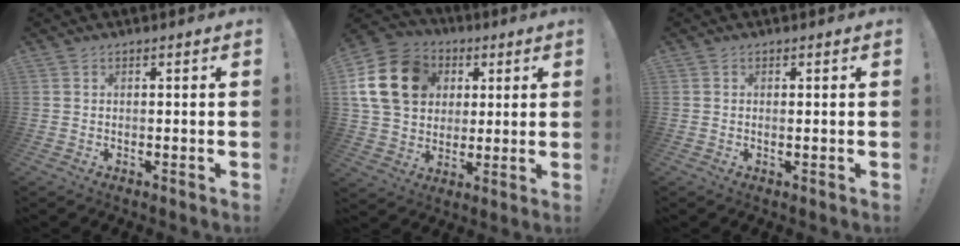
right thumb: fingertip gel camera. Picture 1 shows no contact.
{"total": 19.8, "force": [5.2, 15.5, 11.1], "torque": [-0.189, -0.007, 0.109]}
{"total": 0.7, "force": [0.5, -0.1, 0.5], "torque": [0.004, -0.006, 0.007]}